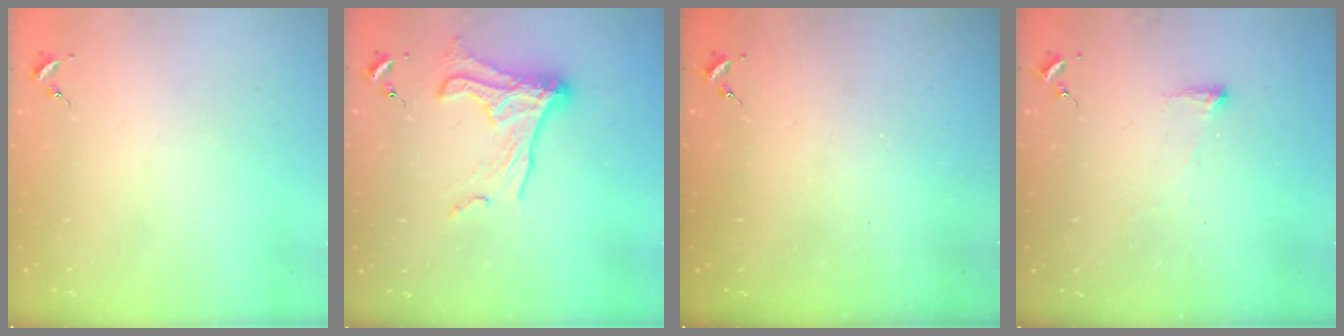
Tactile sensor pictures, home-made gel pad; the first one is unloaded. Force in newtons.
{"total": 15.4, "press": 15.4, "slide": 1.3}
{"total": 0.0}
{"total": 3.9, "press": 3.8, "slide": 0.7}